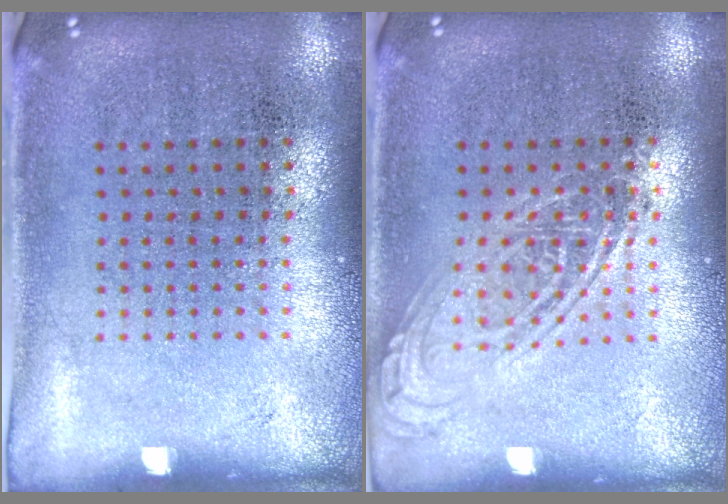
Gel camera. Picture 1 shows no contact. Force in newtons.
{"total": 2.4, "press": 2.3, "slide": 0.3}